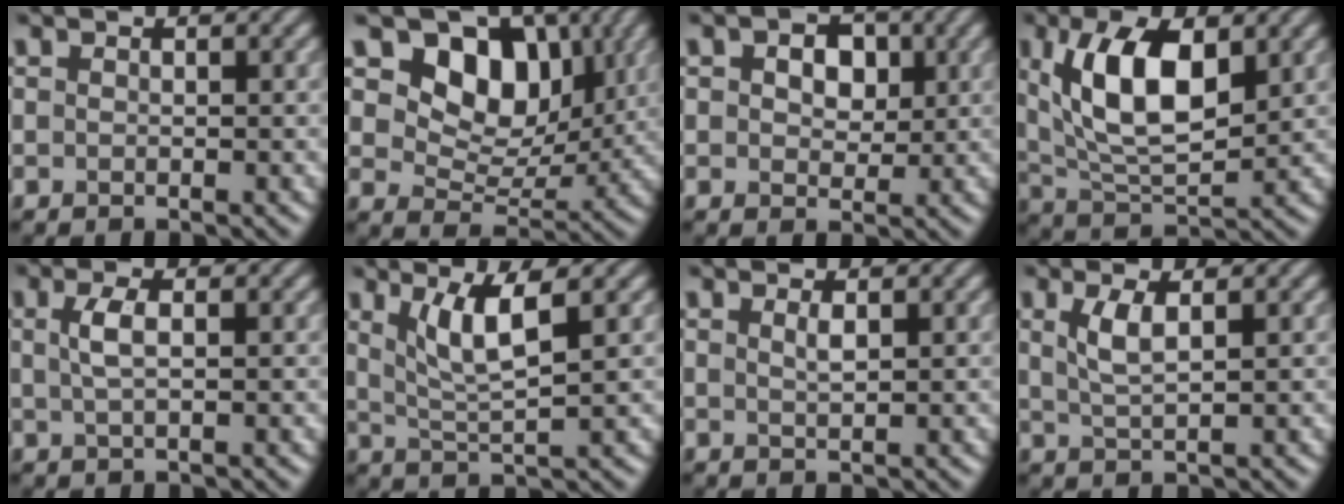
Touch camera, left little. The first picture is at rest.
{"total": 8.7, "force": [3.6, 6.0, 5.2], "torque": [-0.081, -0.008, 0.049]}
{"total": 4.4, "force": [1.4, 3.0, 3.0], "torque": [-0.039, 0.012, 0.004]}
{"total": 8.6, "force": [2.5, 3.9, 7.3], "torque": [-0.138, 0.002, 0.047]}
{"total": 2.1, "force": [0.4, 0.6, 1.9], "torque": [-0.042, 0.005, 0.009]}
{"total": 4.4, "force": [1.8, 0.9, 4.0], "torque": [-0.079, -0.005, 0.037]}
{"total": 1.0, "force": [0.5, 0.2, 0.8], "torque": [-0.015, 0.001, 0.010]}
{"total": 2.7, "force": [0.9, 0.8, 2.4], "torque": [-0.051, -0.001, 0.021]}